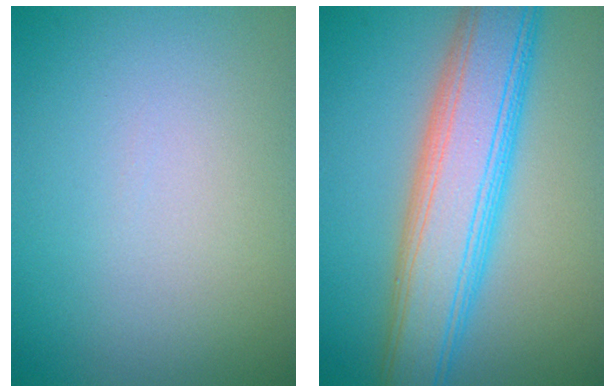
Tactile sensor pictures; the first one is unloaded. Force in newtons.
{"total": 8.6, "press": 8.6, "slide": 0.1}